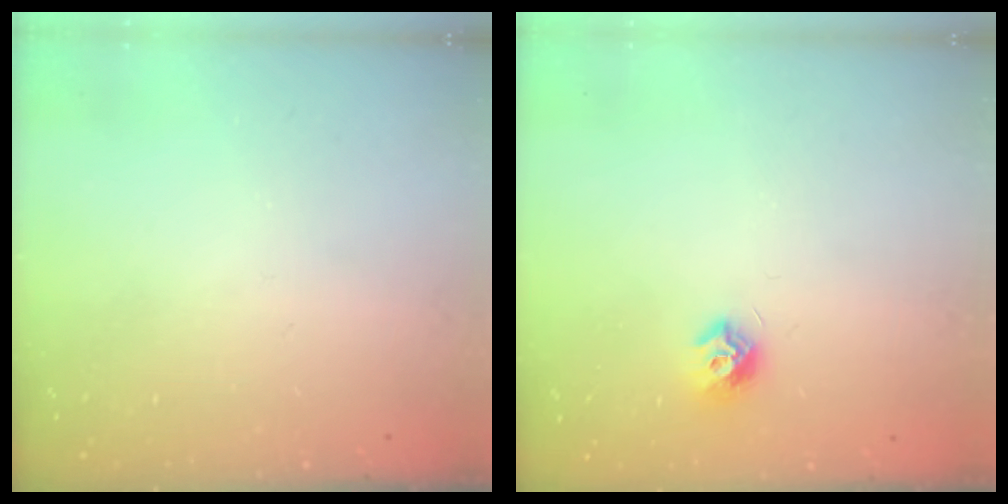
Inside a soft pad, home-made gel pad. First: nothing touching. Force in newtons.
{"total": 7.3, "press": 7.2, "slide": 0.3}